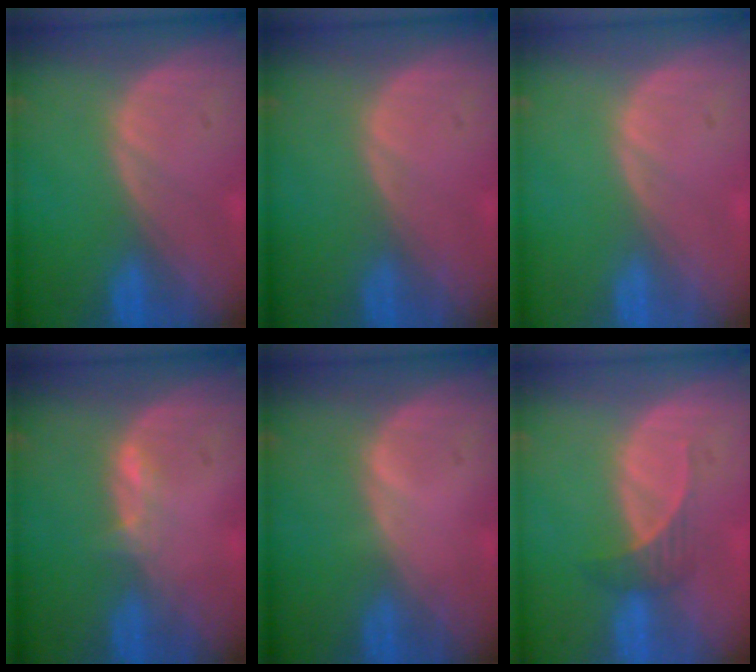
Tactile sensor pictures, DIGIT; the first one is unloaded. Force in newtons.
{"total": 0.0}
{"total": 0.0}
{"total": 1.6, "press": 1.5, "slide": 0.6}
{"total": 0.5, "press": 0.1, "slide": 0.5}
{"total": 2.5, "press": 2.3, "slide": 0.9}